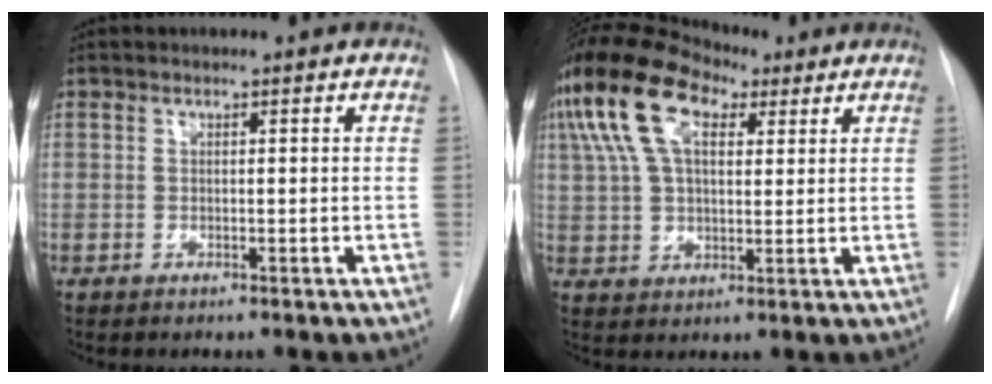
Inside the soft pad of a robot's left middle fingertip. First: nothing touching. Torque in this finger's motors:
{"motor_torque": [0.08, -0.19, 1.06, 0.21]}